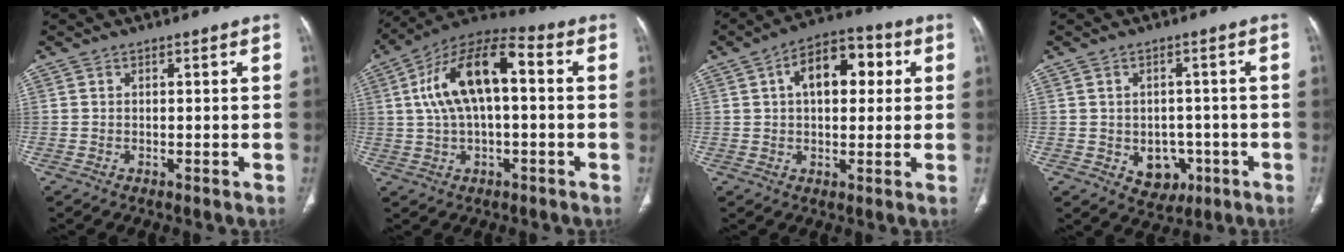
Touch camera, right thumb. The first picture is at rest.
{"total": 15.2, "force": [1.9, 7.0, 13.3], "torque": [-0.245, 0.043, 0.028]}
{"total": 11.9, "force": [2.9, 6.8, 9.3], "torque": [-0.114, 0.023, 0.038]}
{"total": 6.5, "force": [-2.0, 5.1, 3.4], "torque": [-0.016, 0.013, -0.015]}